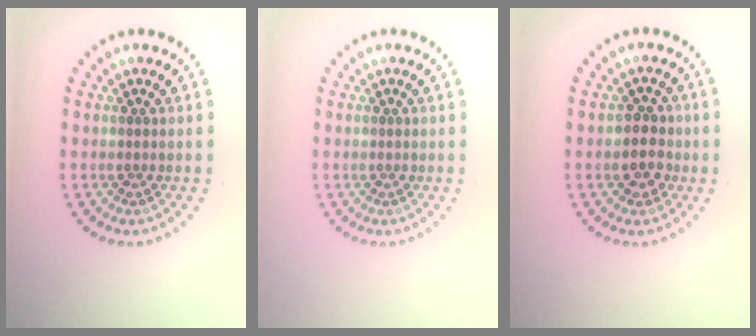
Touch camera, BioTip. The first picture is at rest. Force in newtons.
{"total": 0.0}
{"total": 2.6, "press": 2.4, "slide": 1.0}